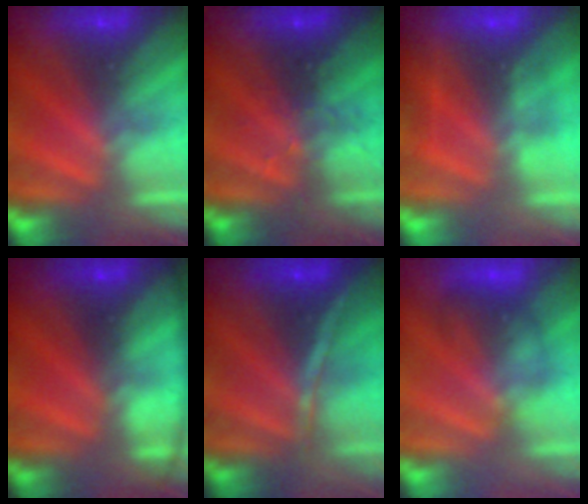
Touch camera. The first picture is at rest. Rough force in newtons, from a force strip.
{"total": 2.9}
{"total": 2.9}
{"total": 7.5}
{"total": 1.3}
{"total": 1.7}